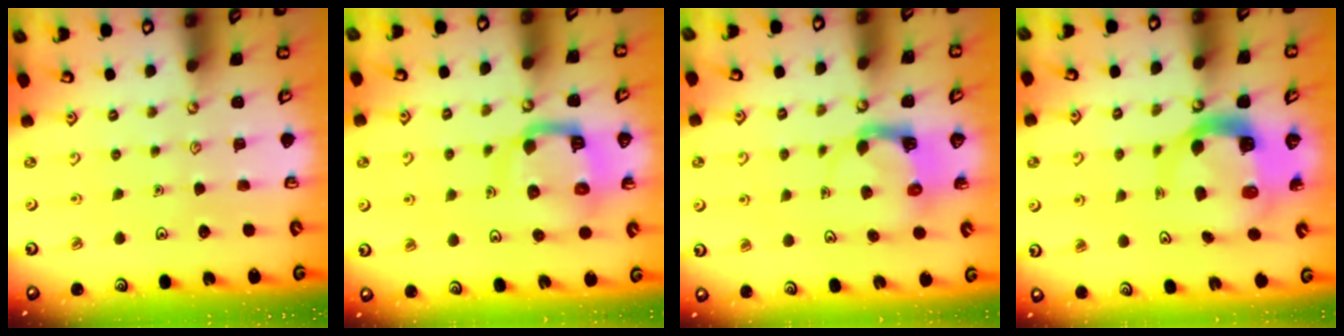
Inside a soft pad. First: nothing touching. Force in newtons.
{"total": 11.0, "press": 10.9, "slide": 1.3}
{"total": 4.7, "press": 4.7, "slide": 0.2}
{"total": 8.4, "press": 8.3, "slide": 1.0}